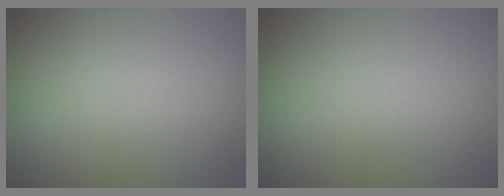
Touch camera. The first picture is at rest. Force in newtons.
{"total": 0.0}